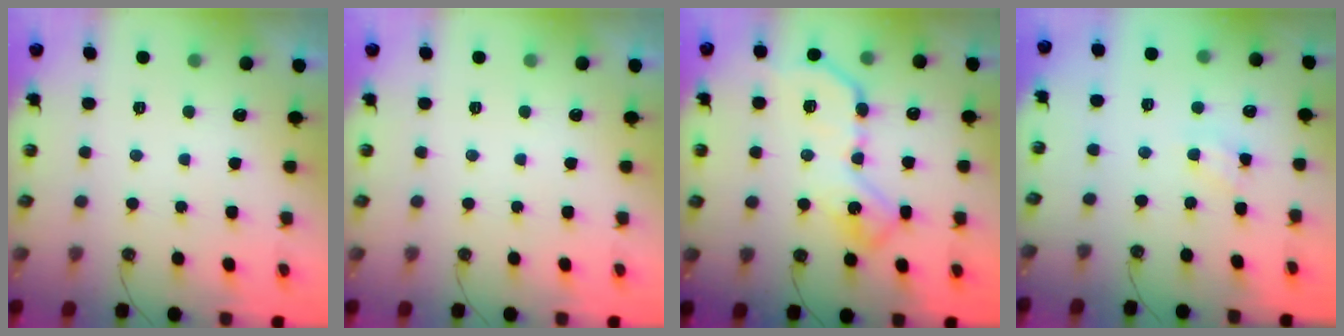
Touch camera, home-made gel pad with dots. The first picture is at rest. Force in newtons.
{"total": 0.0}
{"total": 14.7, "press": 14.6, "slide": 0.5}
{"total": 3.1, "press": 3.1, "slide": 0.5}